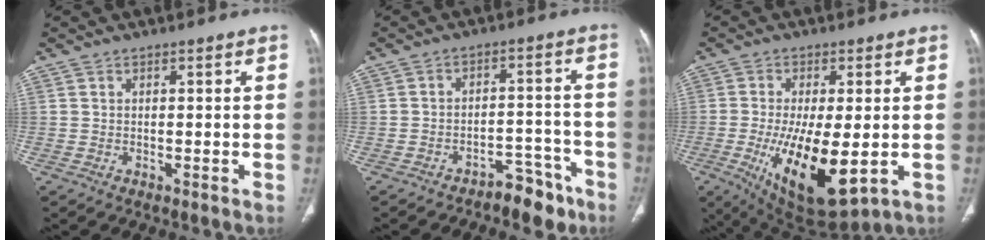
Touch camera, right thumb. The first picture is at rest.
{"total": 7.5, "force": [-5.8, 3.7, 2.9], "torque": [-0.015, 0.066, -0.083]}
{"total": 15.7, "force": [-3.3, 5.9, 14.2], "torque": [-0.253, -0.026, -0.035]}